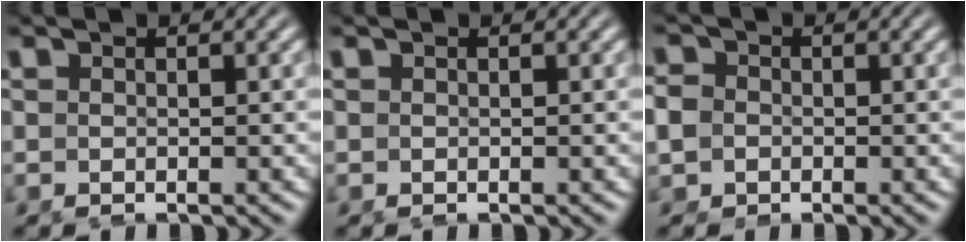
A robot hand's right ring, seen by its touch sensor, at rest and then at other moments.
{"total": 0.0}
{"total": 2.8, "force": [-0.3, 2.6, 1.0], "torque": [-0.036, -0.013, -0.002]}